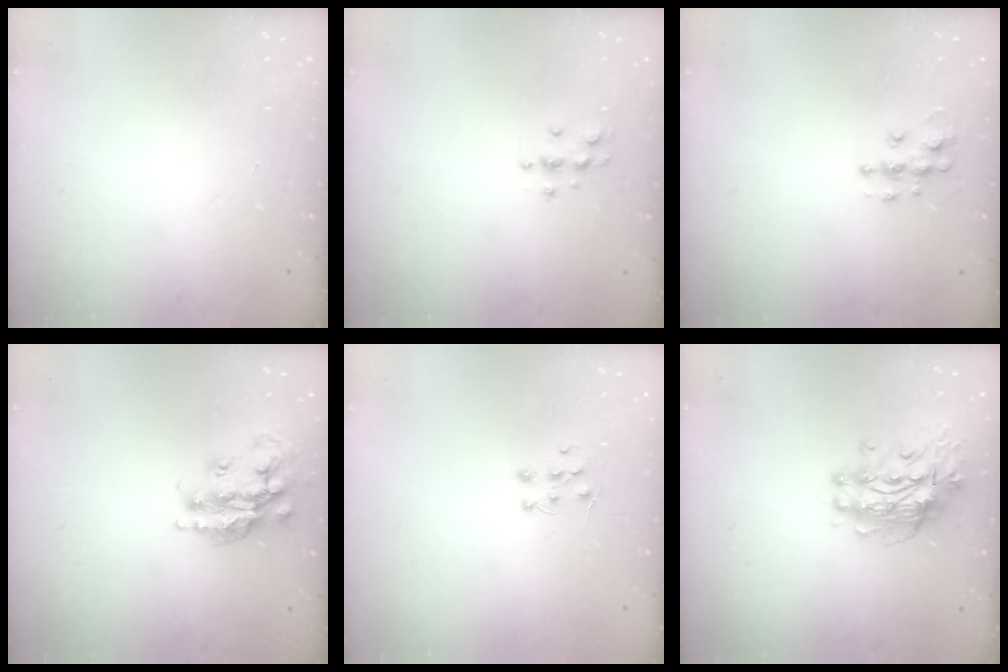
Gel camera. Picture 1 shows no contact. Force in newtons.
{"total": 3.7, "press": 3.7, "slide": 0.5}
{"total": 7.0, "press": 7.0, "slide": 0.3}
{"total": 15.7, "press": 15.7, "slide": 1.2}
{"total": 4.9, "press": 4.9, "slide": 0.4}
{"total": 12.3, "press": 12.2, "slide": 1.1}